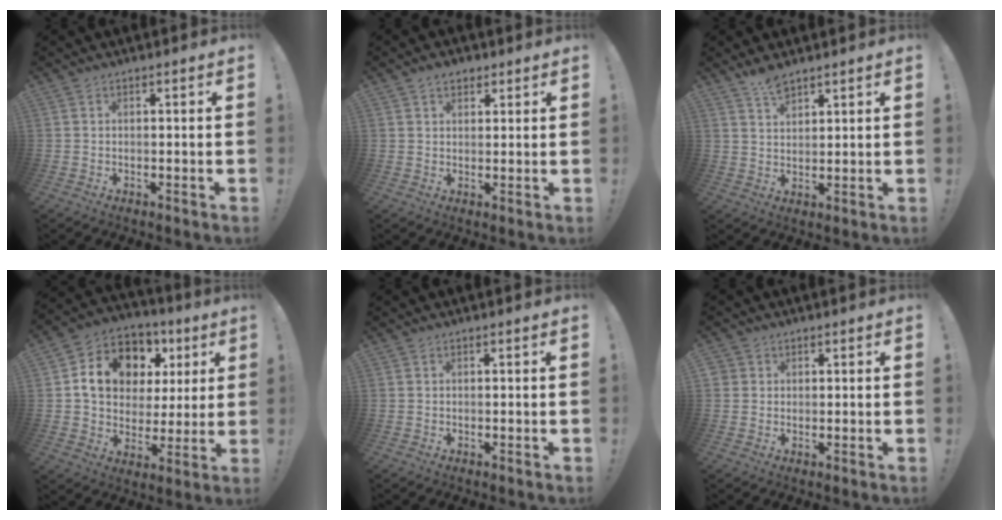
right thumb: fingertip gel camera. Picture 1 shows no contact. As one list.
[{"total": 3.6, "force": [2.1, 2.4, 1.6], "torque": [-0.019, -0.004, 0.038]}, {"total": 4.7, "force": [4.0, 1.4, 2.1], "torque": [-0.043, -0.022, 0.073]}, {"total": 15.0, "force": [5.6, 11.4, 7.9], "torque": [-0.121, -0.022, 0.115]}, {"total": 0.0}, {"total": 2.0, "force": [1.0, 1.7, 0.3], "torque": [-0.009, -0.001, 0.019]}]